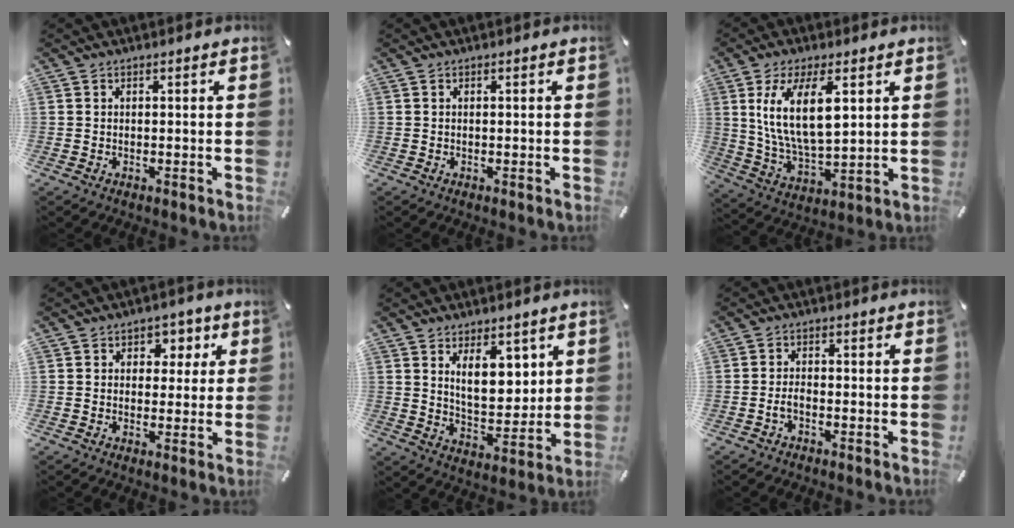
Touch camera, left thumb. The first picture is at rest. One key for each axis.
{"total": 0.0}
{"total": 13.7, "fx": 5.0, "fy": 5.9, "fz": 11.3, "tx": -0.234, "ty": -0.007, "tz": 0.084}
{"total": 4.9, "fx": 1.1, "fy": 4.5, "fz": 1.7, "tx": 0.001, "ty": -0.006, "tz": 0.007}
{"total": 10.6, "fx": 5.3, "fy": 6.0, "fz": 6.9, "tx": -0.098, "ty": -0.025, "tz": 0.091}
{"total": 2.1, "fx": -1.2, "fy": 0.7, "fz": 1.5, "tx": -0.025, "ty": 0.006, "tz": -0.021}